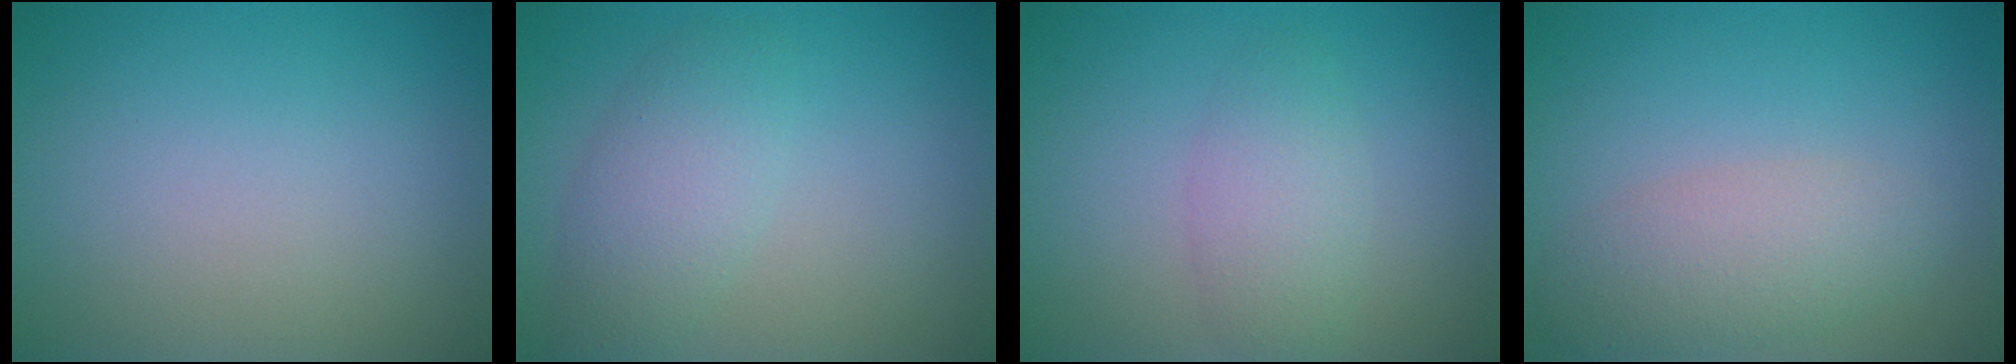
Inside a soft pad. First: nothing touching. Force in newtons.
{"total": 3.5, "press": 3.4, "slide": 0.2}
{"total": 2.7, "press": 2.7, "slide": 0.1}
{"total": 3.6, "press": 3.6, "slide": 0.1}